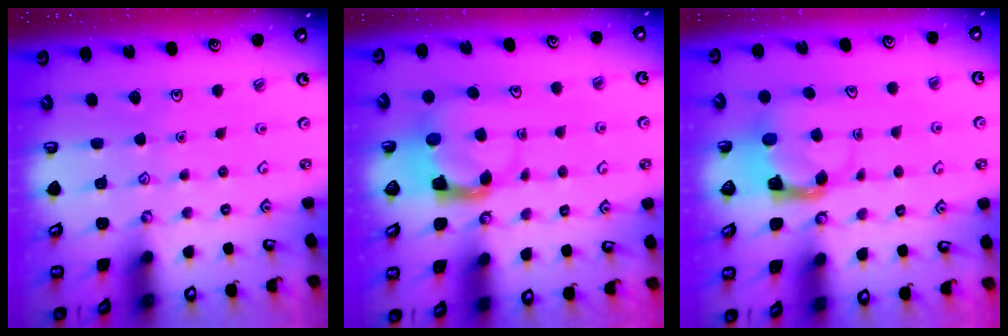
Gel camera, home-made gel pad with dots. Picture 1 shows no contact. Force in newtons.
{"total": 4.0, "press": 3.9, "slide": 0.7}
{"total": 4.0, "press": 3.9, "slide": 0.7}